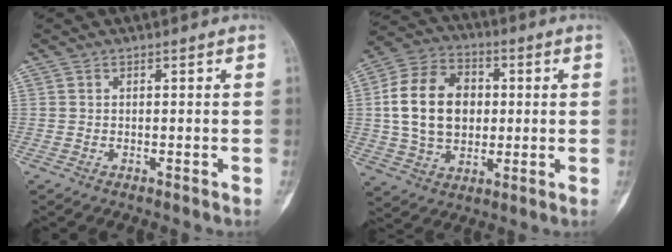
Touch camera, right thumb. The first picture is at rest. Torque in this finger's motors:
{"motor_torque": [-0.26, 1.07, 0.61, -0.30, 0.26]}